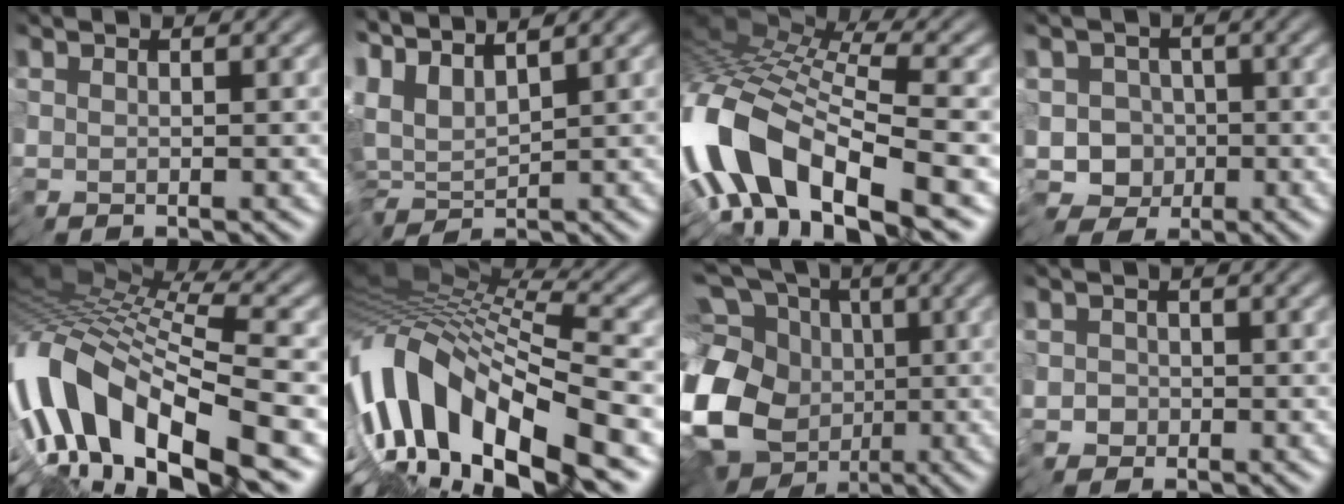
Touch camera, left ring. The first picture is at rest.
{"total": 3.9, "force": [1.8, 0.6, 3.4], "torque": [-0.079, 0.005, 0.037]}
{"total": 12.6, "force": [-5.2, 4.2, 10.7], "torque": [-0.214, 0.002, -0.096]}
{"total": 8.8, "force": [-4.5, 7.1, 2.9], "torque": [-0.037, 0.014, -0.098]}
{"total": 12.3, "force": [-5.9, 3.3, 10.3], "torque": [-0.189, 0.015, -0.108]}
{"total": 13.9, "force": [-5.1, 3.9, 12.4], "torque": [-0.237, 0.024, -0.093]}
{"total": 19.0, "force": [-2.6, 15.6, 10.5], "torque": [-0.248, 0.009, -0.081]}
{"total": 1.8, "force": [-1.1, 1.3, 0.4], "torque": [0.014, 0.010, -0.031]}